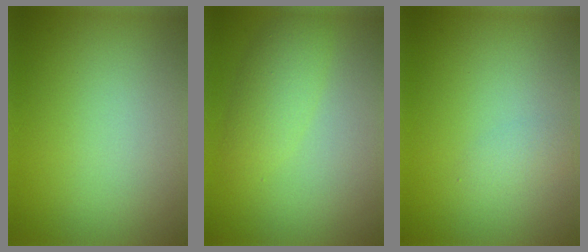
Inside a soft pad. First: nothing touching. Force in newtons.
{"total": 2.8, "press": 2.8, "slide": 0.1}
{"total": 1.1, "press": 1.1, "slide": 0.1}